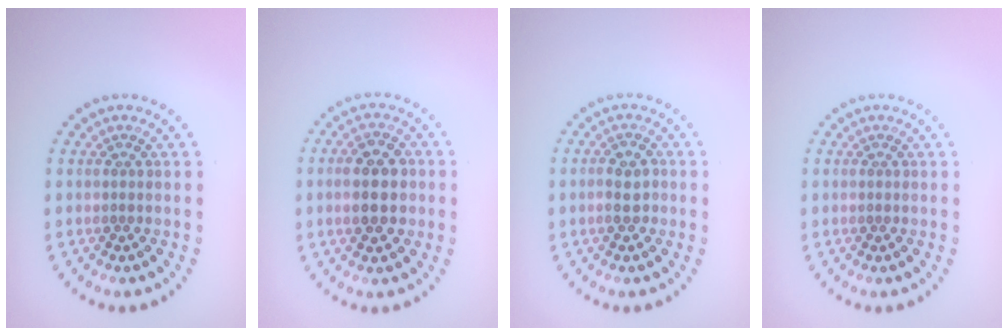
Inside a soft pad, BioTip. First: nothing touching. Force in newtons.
{"total": 4.6, "press": 4.6, "slide": 0.2}
{"total": 2.1, "press": 2.1, "slide": 0.5}
{"total": 0.0}